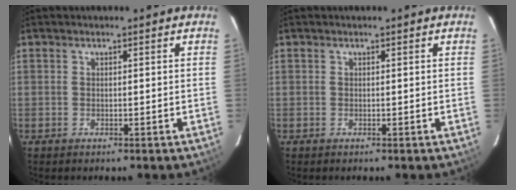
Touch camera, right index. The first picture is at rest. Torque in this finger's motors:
{"motor_torque": [-0.02, -0.02, 0.02, 0.00]}